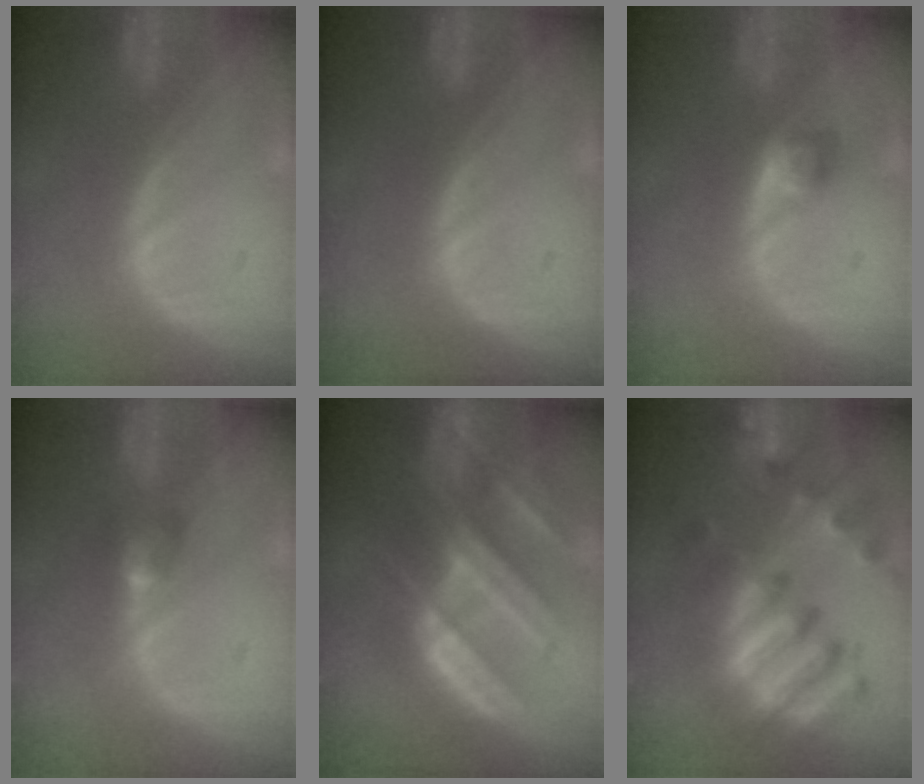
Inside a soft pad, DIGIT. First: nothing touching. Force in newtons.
{"total": 0.0}
{"total": 2.4, "press": 2.3, "slide": 0.9}
{"total": 2.9, "press": 2.5, "slide": 1.5}
{"total": 9.4, "press": 8.4, "slide": 4.1}
{"total": 11.6, "press": 10.0, "slide": 5.8}